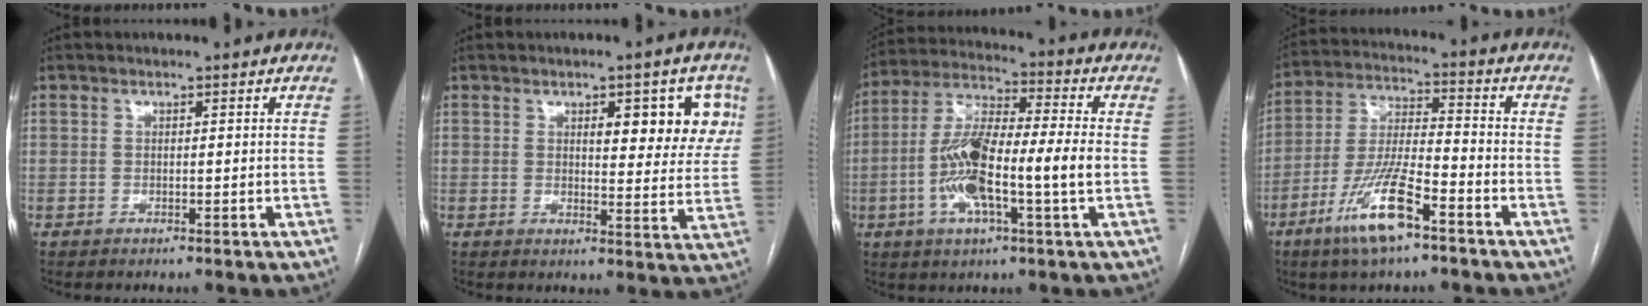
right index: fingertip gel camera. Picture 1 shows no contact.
{"total": 9.8, "force": [3.9, 3.5, 8.2], "torque": [-0.088, 0.008, 0.047]}
{"total": 14.3, "force": [-2.6, 1.7, 14.0], "torque": [-0.280, 0.007, -0.051]}
{"total": 12.2, "force": [-6.9, 2.0, 9.8], "torque": [-0.200, -0.014, -0.129]}